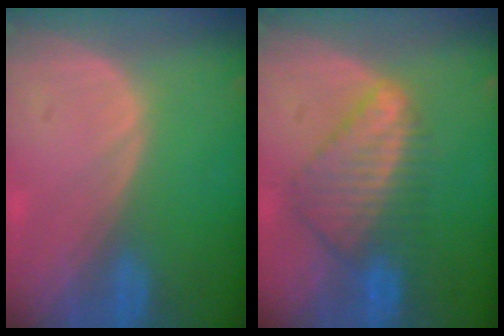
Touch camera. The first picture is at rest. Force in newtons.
{"total": 8.1, "press": 7.2, "slide": 3.7}